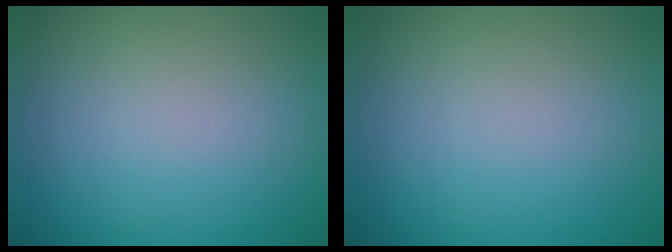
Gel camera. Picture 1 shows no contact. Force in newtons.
{"total": 0.0}